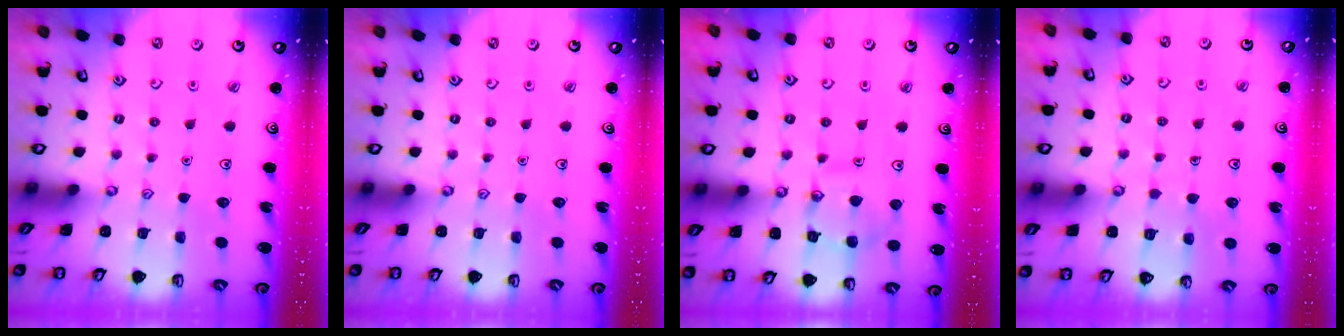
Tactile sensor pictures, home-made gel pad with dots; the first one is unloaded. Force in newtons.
{"total": 0.0}
{"total": 12.2, "press": 12.1, "slide": 1.1}
{"total": 4.9, "press": 4.9, "slide": 0.3}